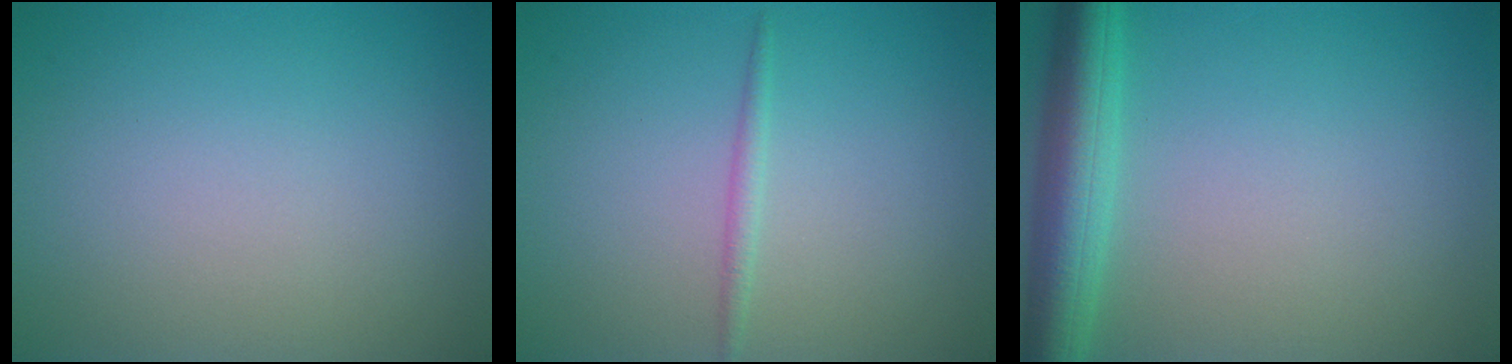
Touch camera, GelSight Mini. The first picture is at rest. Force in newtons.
{"total": 1.0, "press": 1.0, "slide": 0.0}
{"total": 5.4, "press": 5.4, "slide": 0.4}